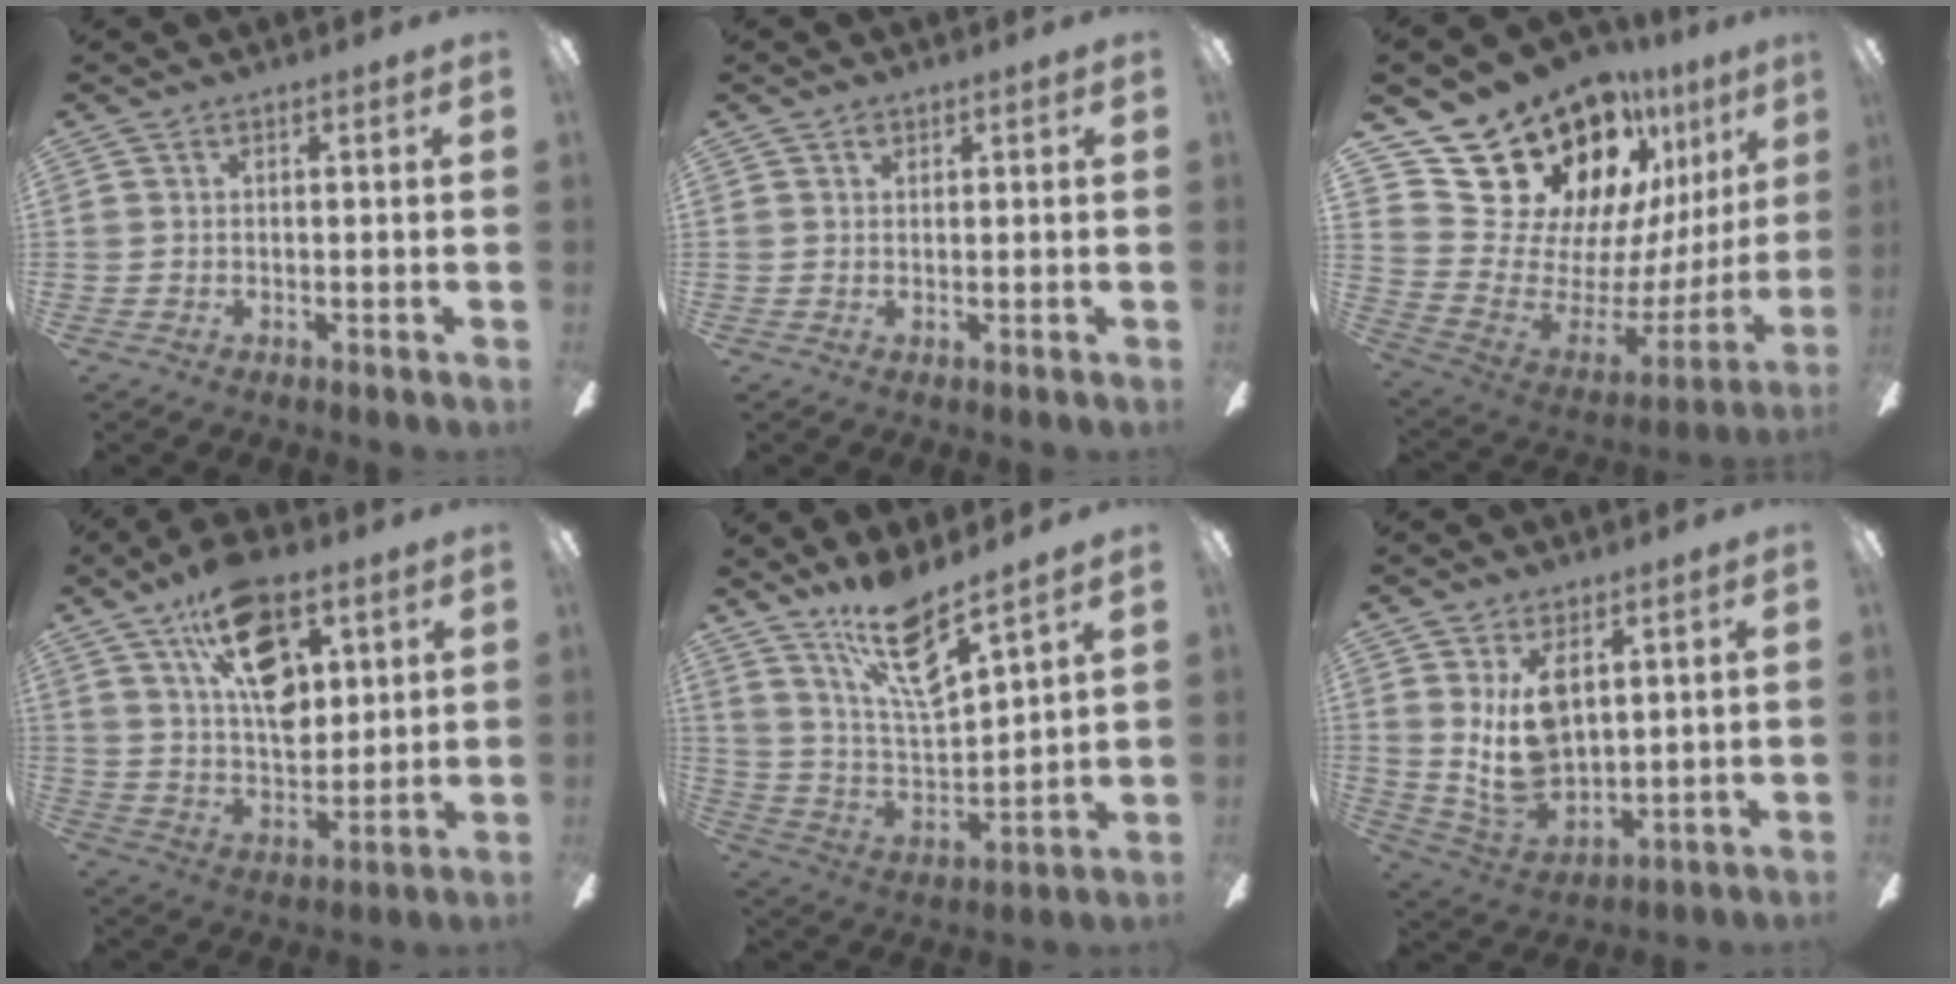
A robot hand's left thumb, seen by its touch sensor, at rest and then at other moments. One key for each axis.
{"total": 1.0, "fx": 0.7, "fy": 0.7, "fz": 0.2, "tx": 0.002, "ty": -0.002, "tz": 0.012}
{"total": 22.1, "fx": 18.0, "fy": 10.6, "fz": 7.2, "tx": -0.118, "ty": -0.154, "tz": 0.350}
{"total": 18.9, "fx": 9.8, "fy": 10.2, "fz": 12.6, "tx": -0.201, "ty": -0.031, "tz": 0.172}
{"total": 15.7, "fx": 11.5, "fy": 4.1, "fz": 9.9, "tx": -0.196, "ty": -0.071, "tz": 0.198}
{"total": 11.8, "fx": 4.7, "fy": 6.7, "fz": 8.6, "tx": -0.185, "ty": -0.019, "tz": 0.084}